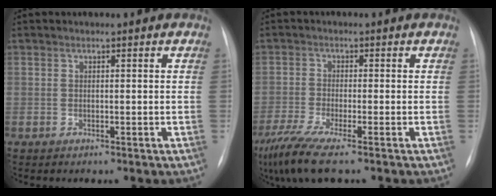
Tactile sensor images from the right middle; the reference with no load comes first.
{"total": 8.5, "force": [-6.2, 0.7, 5.8], "torque": [-0.119, -0.023, -0.114]}